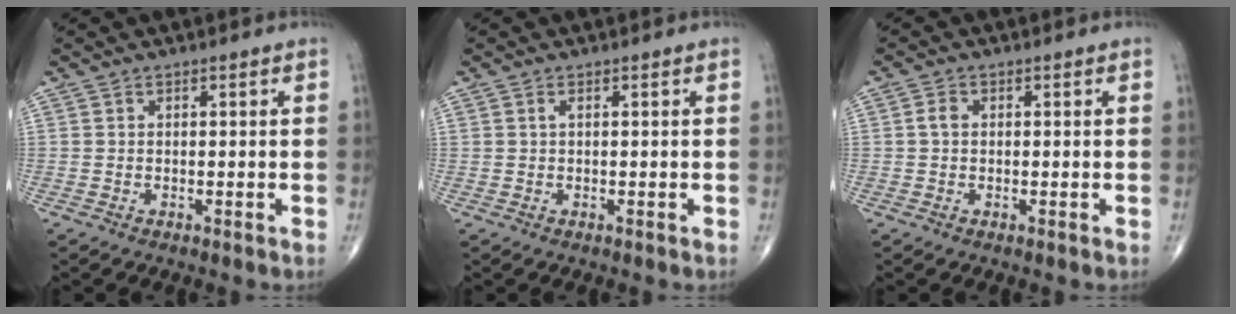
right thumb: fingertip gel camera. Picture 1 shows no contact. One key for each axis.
{"total": 0.6, "fx": 0.2, "fy": 0.2, "fz": 0.5, "tx": -0.012, "ty": 0.003, "tz": 0.004}
{"total": 1.6, "fx": 0.1, "fy": 1.2, "fz": 1.1, "tx": -0.019, "ty": 0.005, "tz": 0.001}